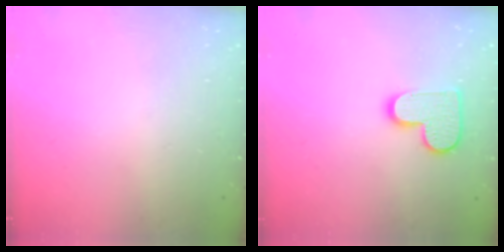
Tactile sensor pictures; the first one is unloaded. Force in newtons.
{"total": 11.7, "press": 11.6, "slide": 0.6}